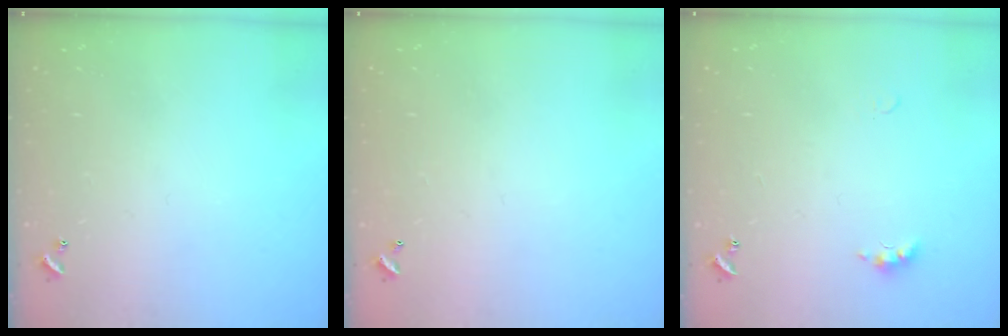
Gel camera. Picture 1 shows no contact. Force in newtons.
{"total": 2.9, "press": 2.9, "slide": 0.1}
{"total": 3.3, "press": 3.2, "slide": 0.7}